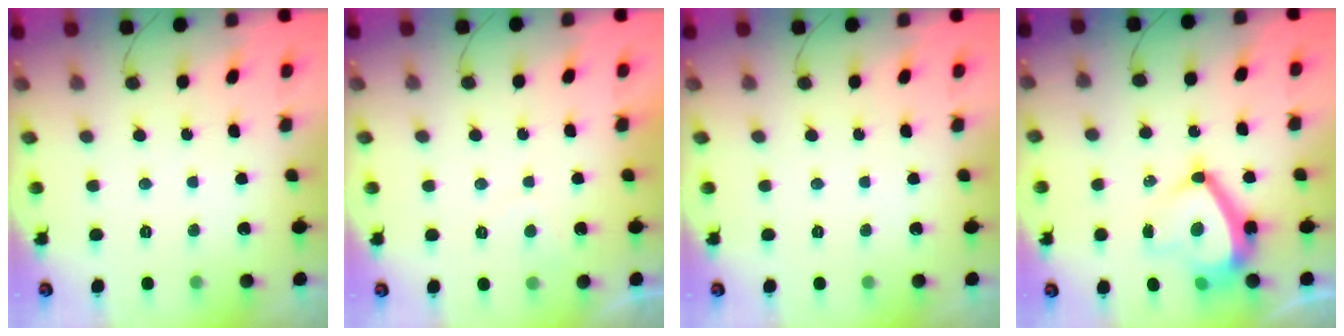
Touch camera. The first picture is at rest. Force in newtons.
{"total": 0.7, "press": 0.4, "slide": 0.5}
{"total": 0.0}
{"total": 10.8, "press": 10.5, "slide": 2.5}